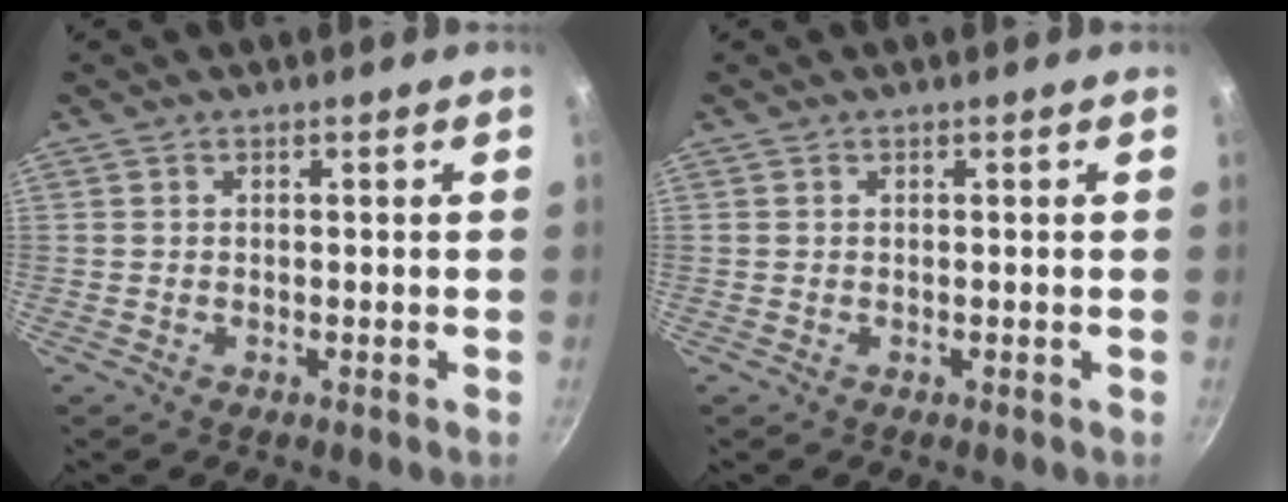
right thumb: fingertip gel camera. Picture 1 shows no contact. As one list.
[{"total": 0.0}]